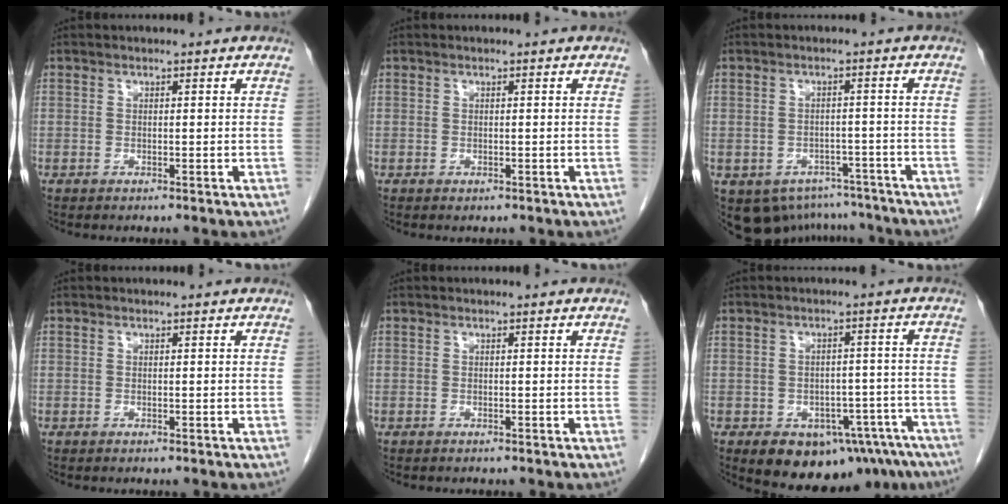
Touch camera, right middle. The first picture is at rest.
{"total": 0.0}
{"total": 11.0, "force": [-8.3, 6.9, 2.0], "torque": [-0.038, 0.013, -0.098]}
{"total": 0.0}
{"total": 0.0}
{"total": 14.8, "force": [-10.1, 7.8, 7.5], "torque": [-0.058, 0.018, -0.120]}